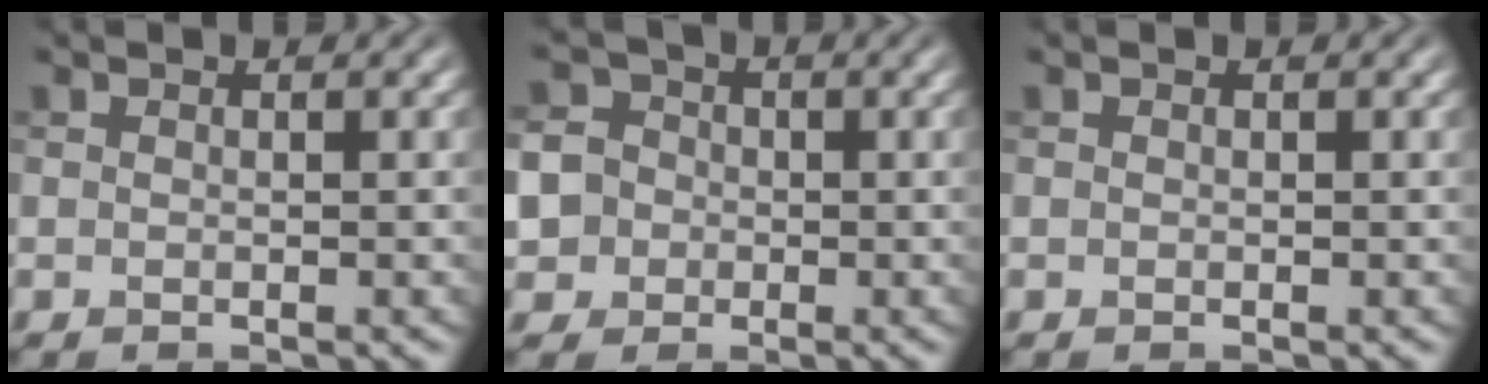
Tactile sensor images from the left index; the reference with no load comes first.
{"total": 7.1, "force": [-1.6, 6.6, 2.3], "torque": [-0.056, 0.006, -0.061]}
{"total": 0.0}